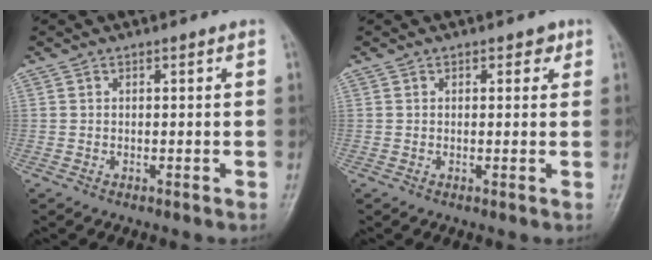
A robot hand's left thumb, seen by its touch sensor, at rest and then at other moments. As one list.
[{"total": 2.0, "force": [1.0, 1.3, 1.1], "torque": [0.002, -0.001, 0.009]}]